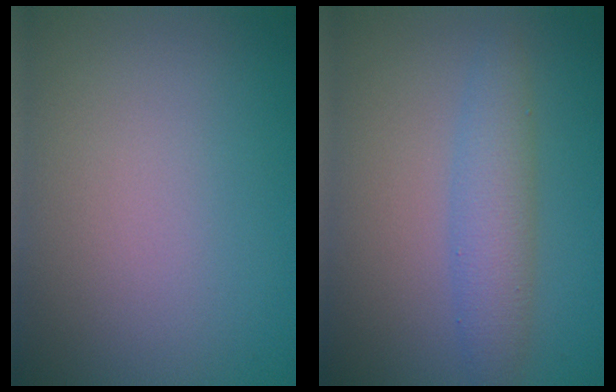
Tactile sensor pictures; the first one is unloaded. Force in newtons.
{"total": 3.3, "press": 3.3, "slide": 0.1}